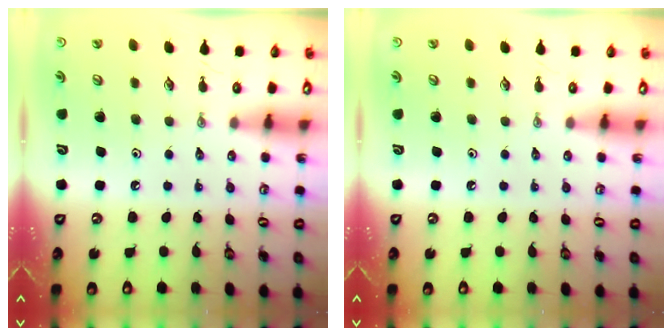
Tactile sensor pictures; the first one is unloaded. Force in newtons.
{"total": 0.0}